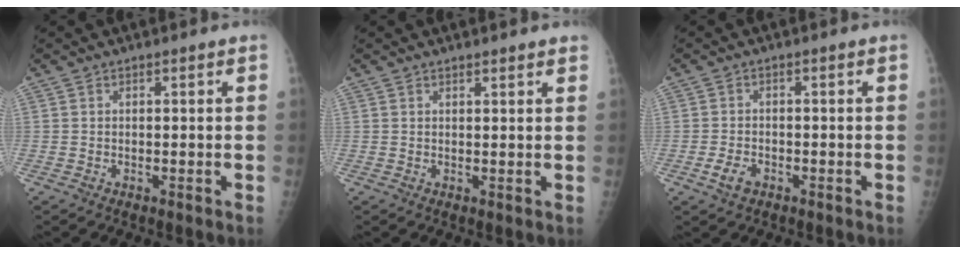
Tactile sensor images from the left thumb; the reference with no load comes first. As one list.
[{"total": 2.4, "force": [2.1, 0.2, 1.0], "torque": [-0.005, -0.006, 0.024]}, {"total": 3.0, "force": [-1.4, 1.8, 1.9], "torque": [-0.036, 0.003, -0.024]}]